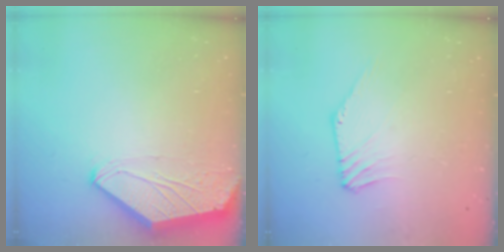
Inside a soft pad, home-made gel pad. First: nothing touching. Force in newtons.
{"total": 0.7, "press": 0.5, "slide": 0.4}